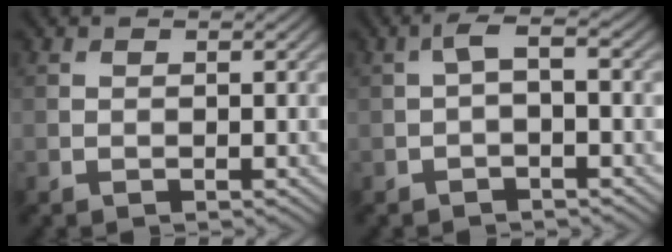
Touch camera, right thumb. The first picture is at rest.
{"total": 2.0, "force": [-0.4, 0.5, 1.9], "torque": [-0.038, 0.004, -0.012]}